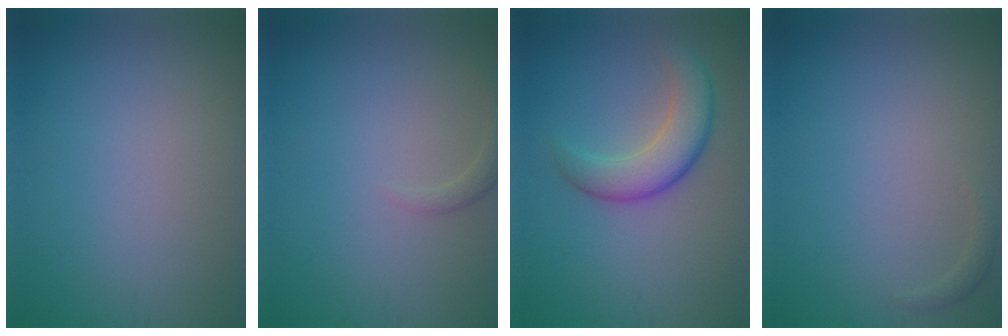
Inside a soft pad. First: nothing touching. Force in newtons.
{"total": 1.2, "press": 1.2, "slide": 0.1}
{"total": 4.6, "press": 4.6, "slide": 0.2}
{"total": 0.7, "press": 0.7, "slide": 0.1}